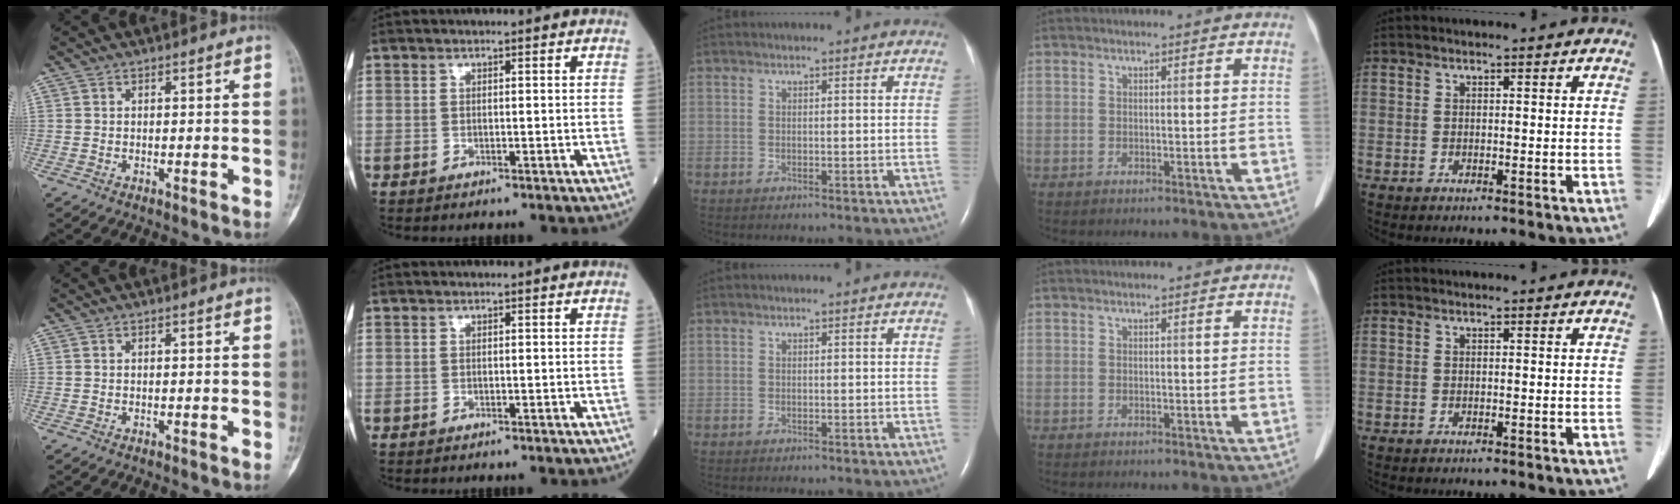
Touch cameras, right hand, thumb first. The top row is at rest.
{}